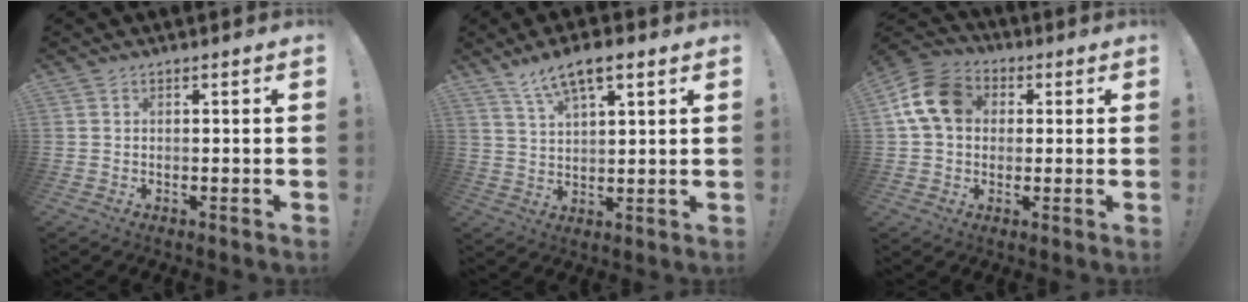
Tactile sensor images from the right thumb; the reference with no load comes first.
{"total": 8.7, "force": [5.6, 3.0, 5.9], "torque": [-0.104, -0.018, 0.104]}
{"total": 13.8, "force": [3.0, 10.7, 8.3], "torque": [-0.144, 0.010, 0.063]}